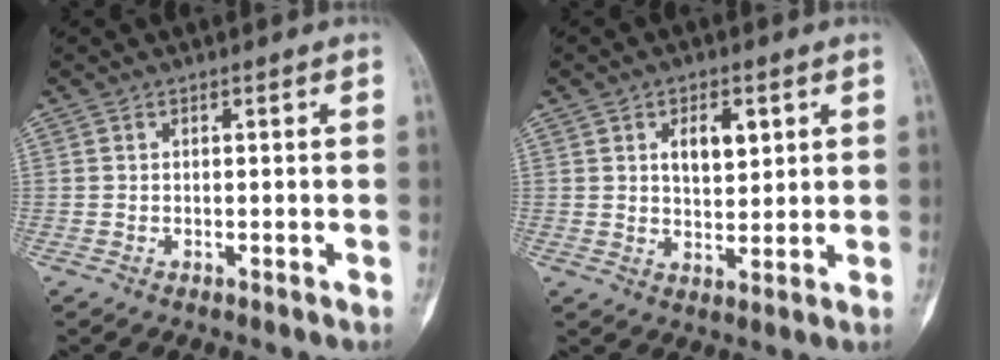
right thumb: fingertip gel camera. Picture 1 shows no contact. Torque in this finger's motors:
{"motor_torque": [0.06, 0.05, 0.04, -0.18, 0.01]}